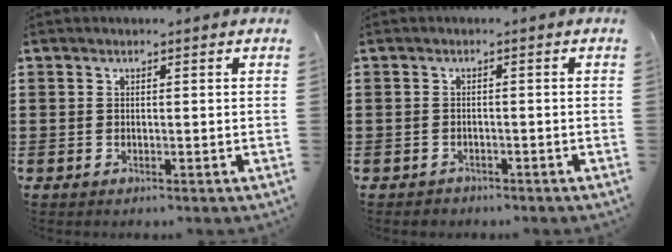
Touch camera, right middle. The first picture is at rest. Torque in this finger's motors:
{"motor_torque": [0.00, 0.00, -0.12, -0.01]}